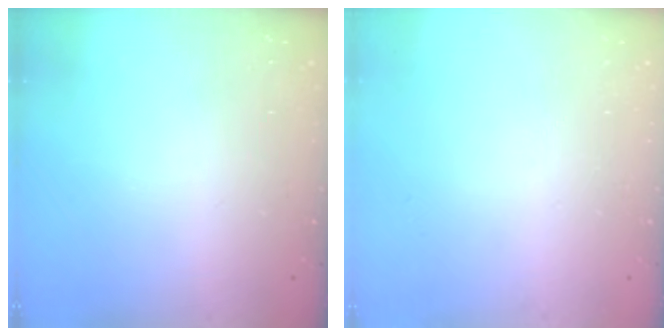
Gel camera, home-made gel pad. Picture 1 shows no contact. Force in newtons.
{"total": 0.0}